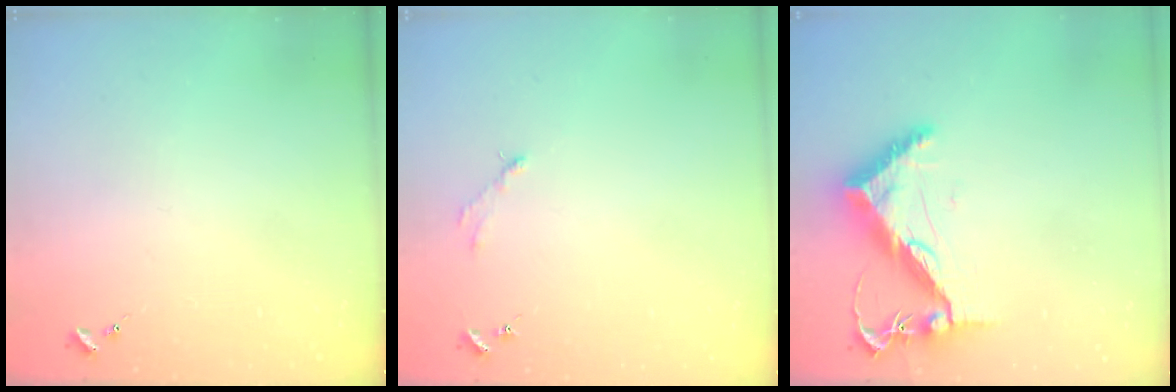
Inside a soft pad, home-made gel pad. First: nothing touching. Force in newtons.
{"total": 2.8, "press": 2.8, "slide": 0.4}
{"total": 10.7, "press": 10.6, "slide": 1.3}